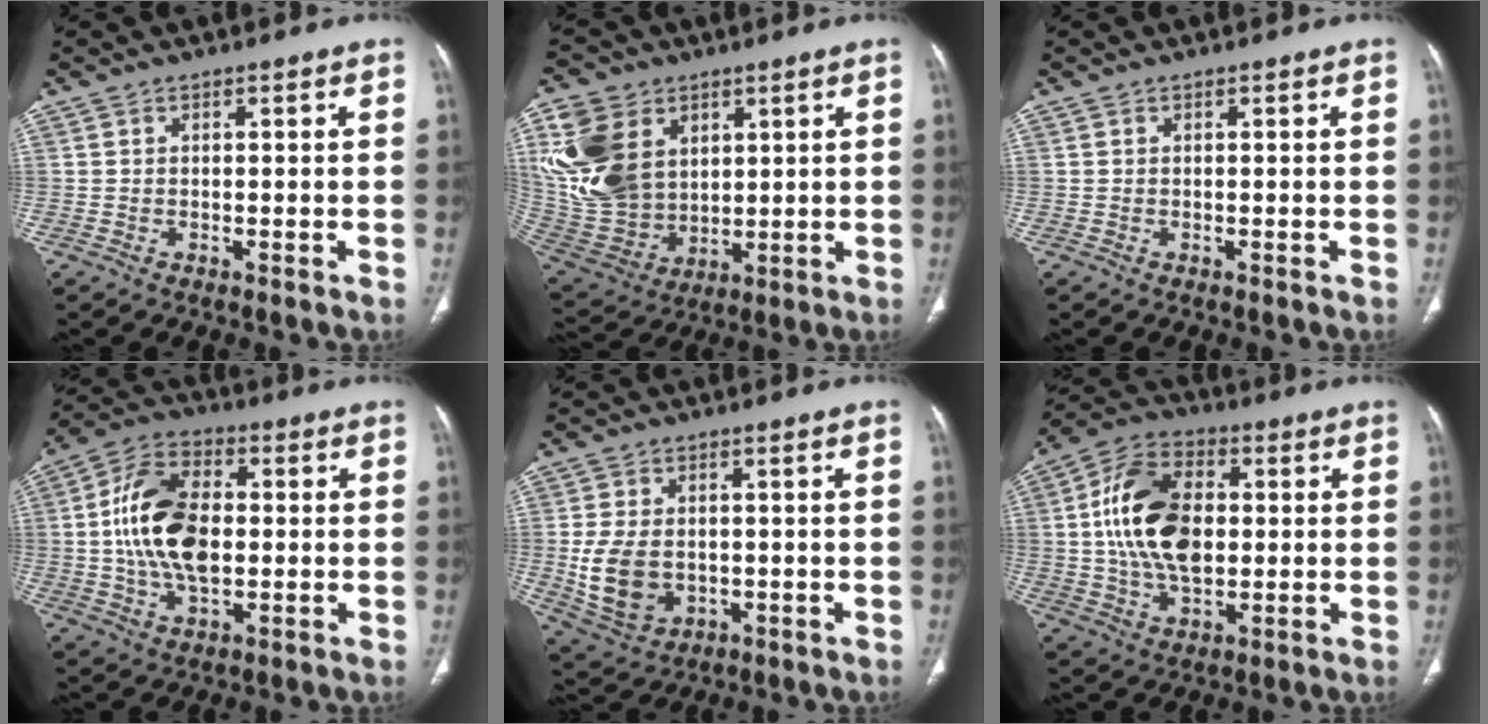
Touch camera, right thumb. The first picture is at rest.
{"total": 20.0, "force": [6.1, 14.7, 12.1], "torque": [-0.251, -0.015, 0.138]}
{"total": 0.0}
{"total": 15.6, "force": [0.1, 9.3, 12.6], "torque": [-0.230, 0.019, -0.002]}
{"total": 10.6, "force": [-0.9, 7.6, 7.3], "torque": [-0.132, -0.001, 0.002]}
{"total": 16.7, "force": [1.1, 10.5, 13.0], "torque": [-0.226, 0.017, 0.019]}